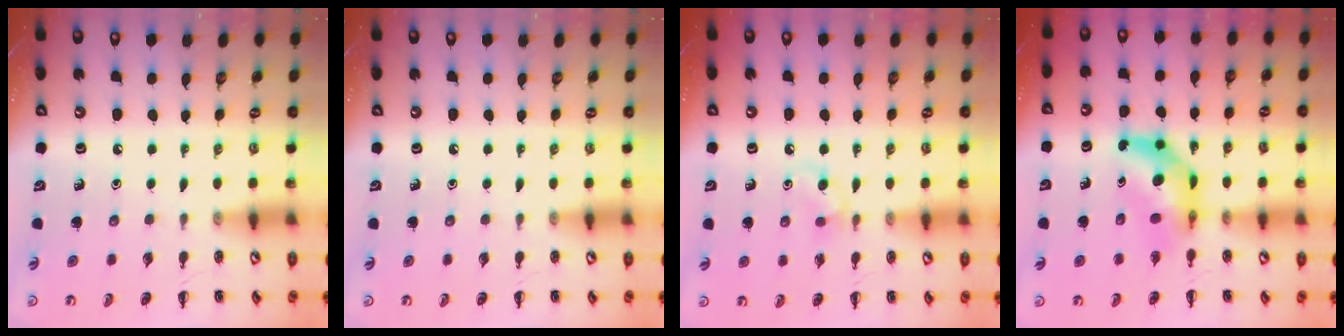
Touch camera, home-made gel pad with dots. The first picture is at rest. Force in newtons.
{"total": 0.0}
{"total": 5.1, "press": 4.8, "slide": 1.7}
{"total": 6.9, "press": 6.6, "slide": 2.0}